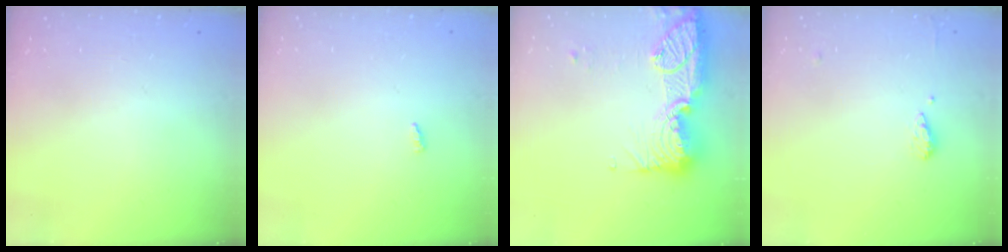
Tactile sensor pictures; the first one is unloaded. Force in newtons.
{"total": 2.7, "press": 2.7, "slide": 0.2}
{"total": 21.5, "press": 20.4, "slide": 6.7}
{"total": 6.1, "press": 6.0, "slide": 0.7}